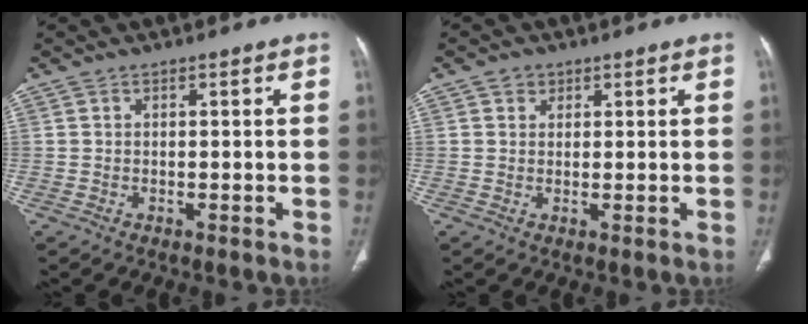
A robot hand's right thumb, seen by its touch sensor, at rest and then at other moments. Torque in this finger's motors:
{"motor_torque": [0.00, 0.00, 0.13, -0.20, 0.00]}